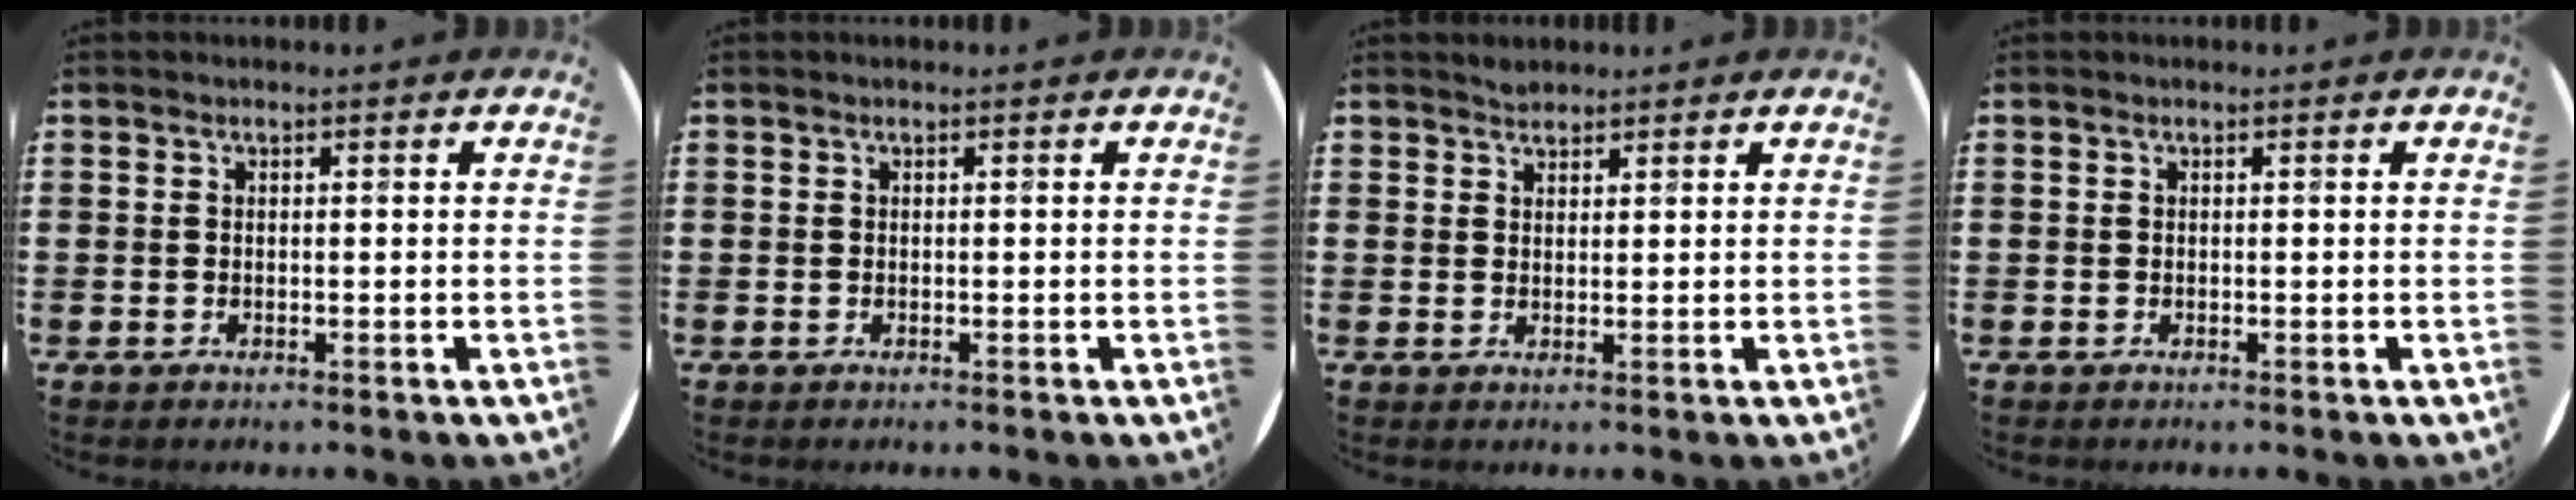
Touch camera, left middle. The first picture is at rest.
{"total": 0.0}
{"total": 1.4, "force": [1.4, 0.4, -0.1], "torque": [0.008, -0.002, 0.025]}
{"total": 0.0}